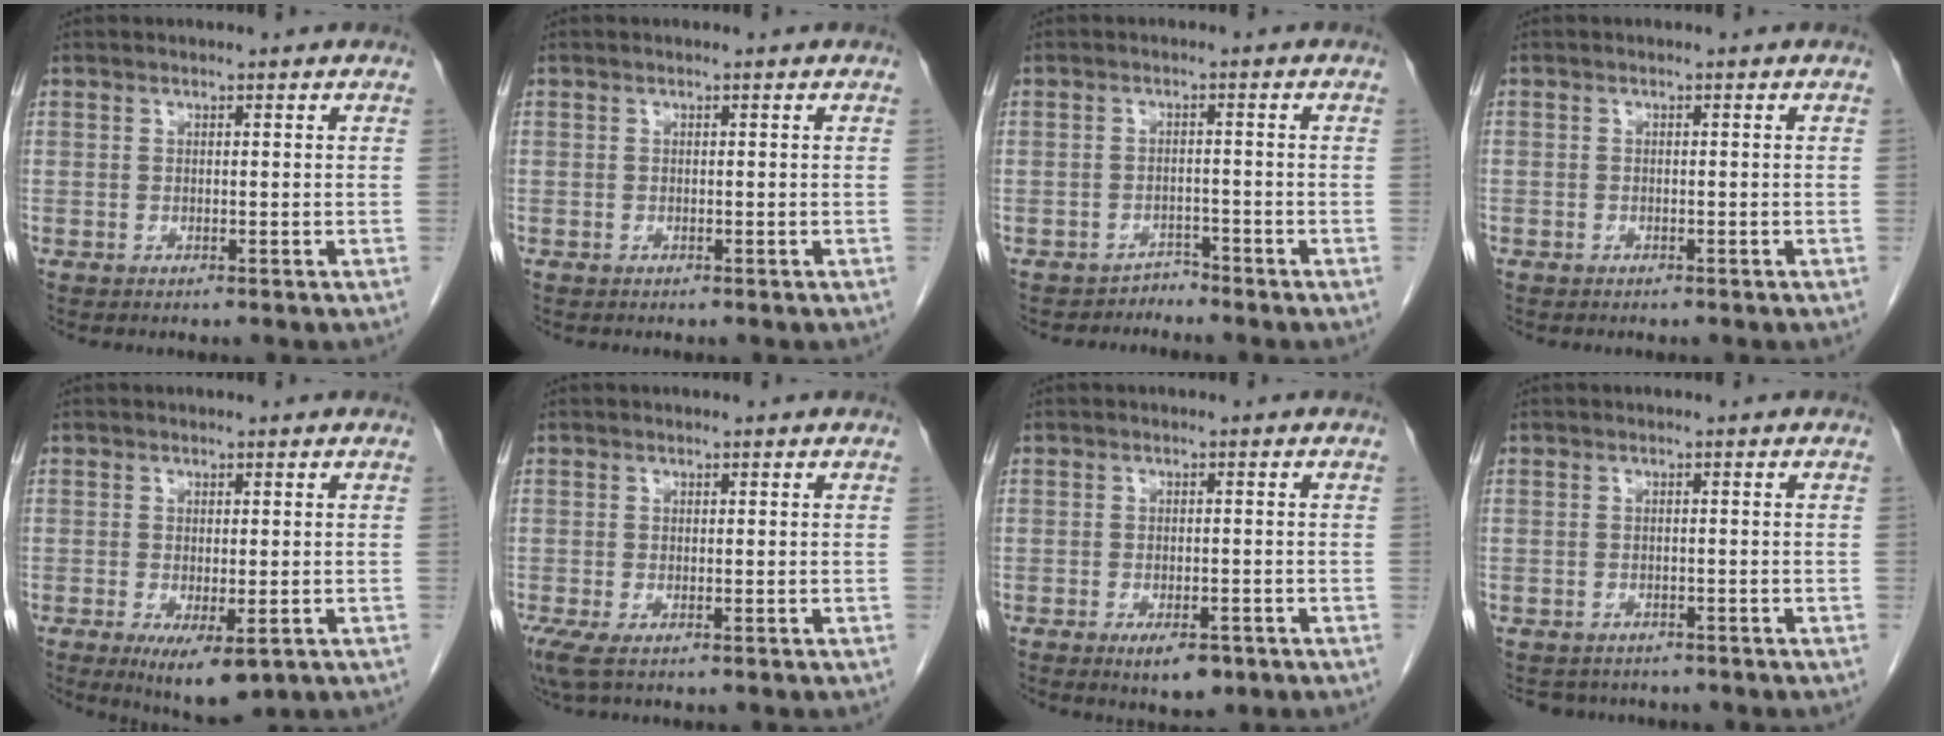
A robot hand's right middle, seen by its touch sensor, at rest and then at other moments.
{"total": 0.0}
{"total": 1.8, "force": [-1.7, 0.2, -0.7], "torque": [0.018, -0.005, -0.028]}
{"total": 0.7, "force": [-0.5, 0.5, 0.0], "torque": [-0.007, 0.004, -0.011]}
{"total": 6.6, "force": [-2.9, 2.1, 5.5], "torque": [-0.077, -0.019, -0.035]}
{"total": 3.0, "force": [-1.3, 0.9, 2.5], "torque": [-0.058, -0.015, -0.018]}
{"total": 4.4, "force": [-2.5, 1.8, 3.2], "torque": [-0.050, -0.005, -0.030]}
{"total": 3.1, "force": [-2.7, 1.4, 0.0], "torque": [-0.004, 0.000, -0.037]}